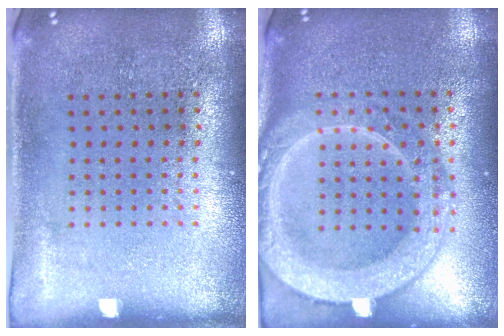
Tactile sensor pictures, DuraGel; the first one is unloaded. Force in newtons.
{"total": 3.9, "press": 3.9, "slide": 0.5}